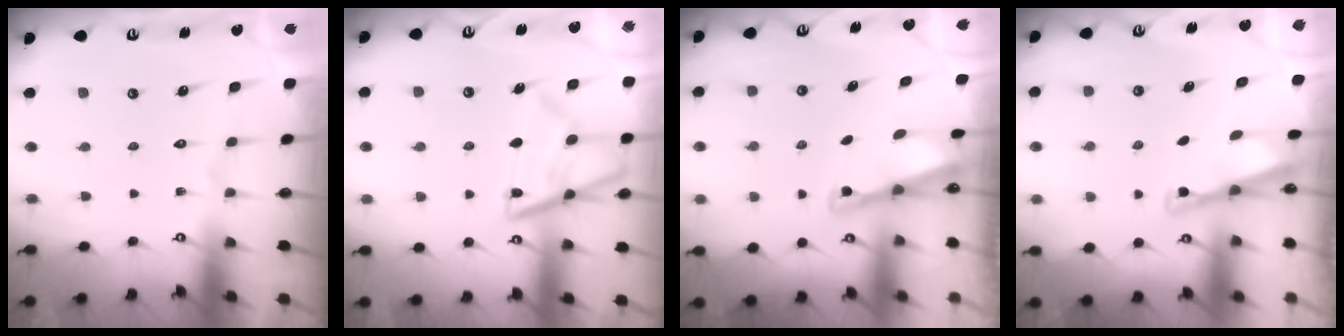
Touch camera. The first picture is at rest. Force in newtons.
{"total": 14.4, "press": 14.3, "slide": 1.5}
{"total": 1.9, "press": 1.9, "slide": 0.4}
{"total": 2.8, "press": 2.7, "slide": 0.3}